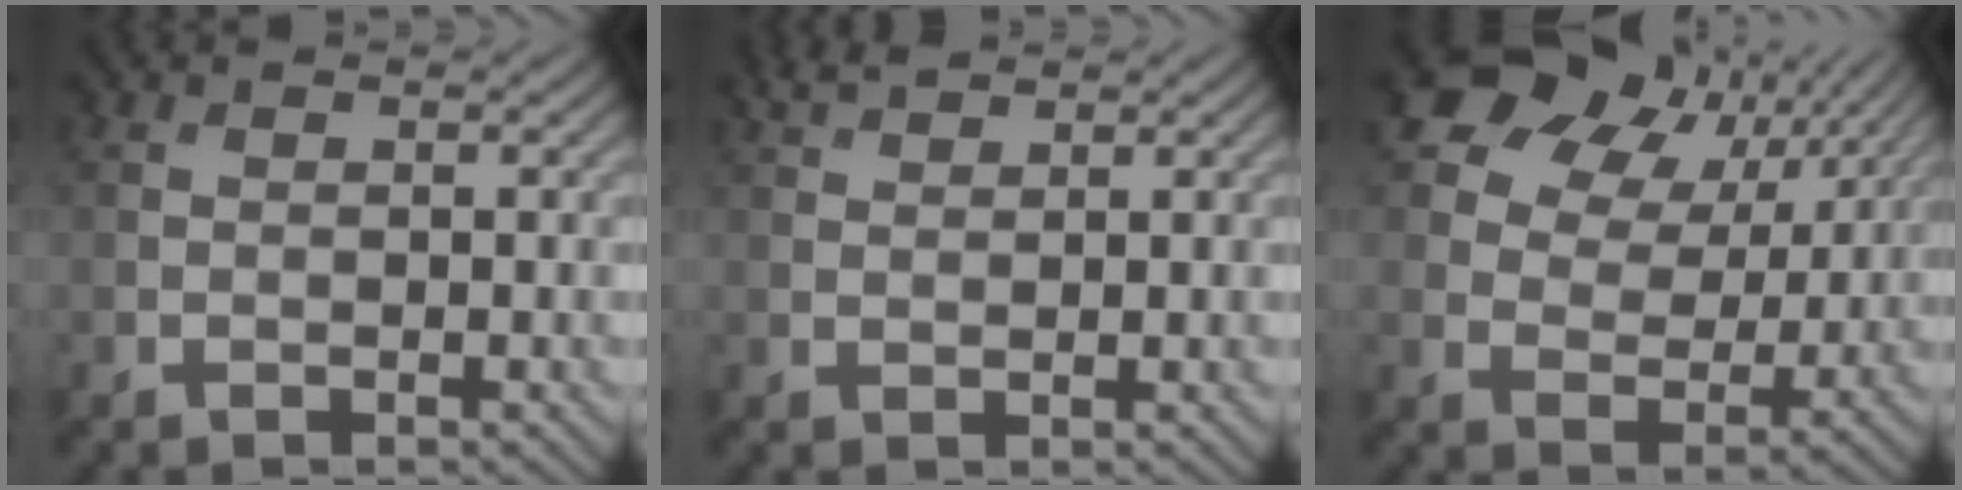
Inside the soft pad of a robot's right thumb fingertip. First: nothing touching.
{"total": 2.1, "force": [1.9, 0.5, 0.8], "torque": [-0.023, 0.008, 0.045]}
{"total": 13.8, "force": [7.9, 8.9, 7.0], "torque": [-0.148, 0.030, 0.123]}